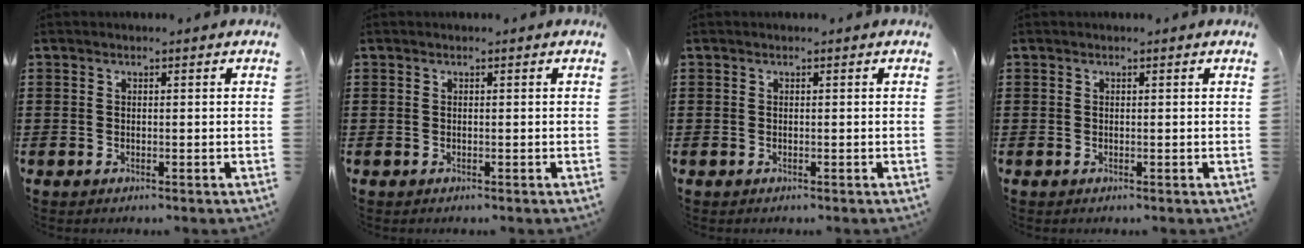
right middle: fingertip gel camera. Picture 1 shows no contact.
{"total": 0.0}
{"total": 0.0}
{"total": 0.0}